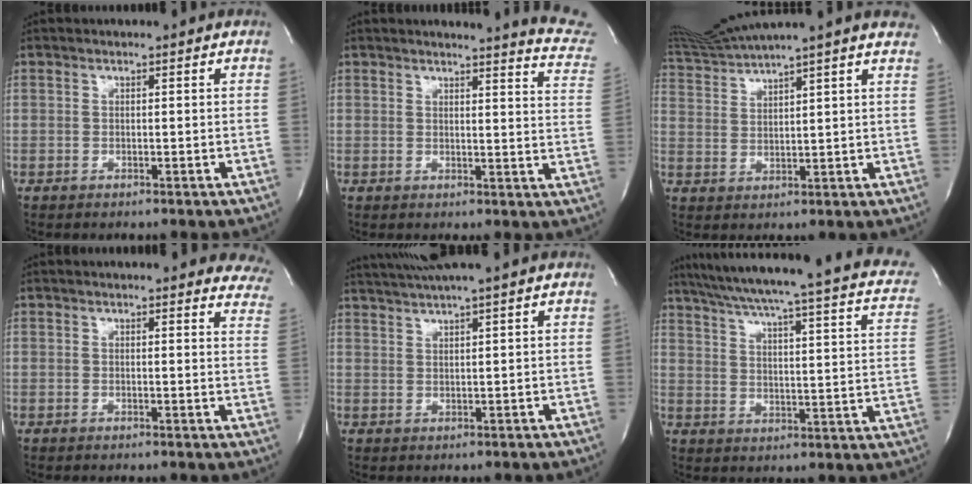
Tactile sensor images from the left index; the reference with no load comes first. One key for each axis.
{"total": 12.5, "fx": 12.2, "fy": 0.2, "fz": 2.7, "tx": -0.016, "ty": -0.103, "tz": 0.102}
{"total": 13.7, "fx": 12.6, "fy": -1.7, "fz": 5.2, "tx": -0.097, "ty": -0.013, "tz": 0.190}
{"total": 15.5, "fx": 14.4, "fy": 3.5, "fz": 4.3, "tx": -0.028, "ty": -0.041, "tz": 0.134}
{"total": 5.6, "fx": 4.8, "fy": -1.6, "fz": 2.5, "tx": -0.046, "ty": 0.015, "tz": 0.084}
{"total": 25.4, "fx": 19.2, "fy": 3.5, "fz": 16.2, "tx": -0.241, "ty": -0.015, "tz": 0.229}